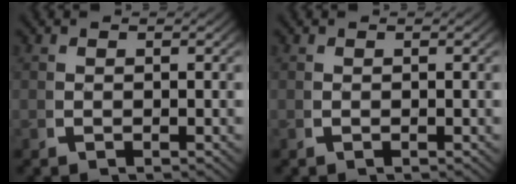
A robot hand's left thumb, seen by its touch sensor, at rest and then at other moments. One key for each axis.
{"total": 0.0}